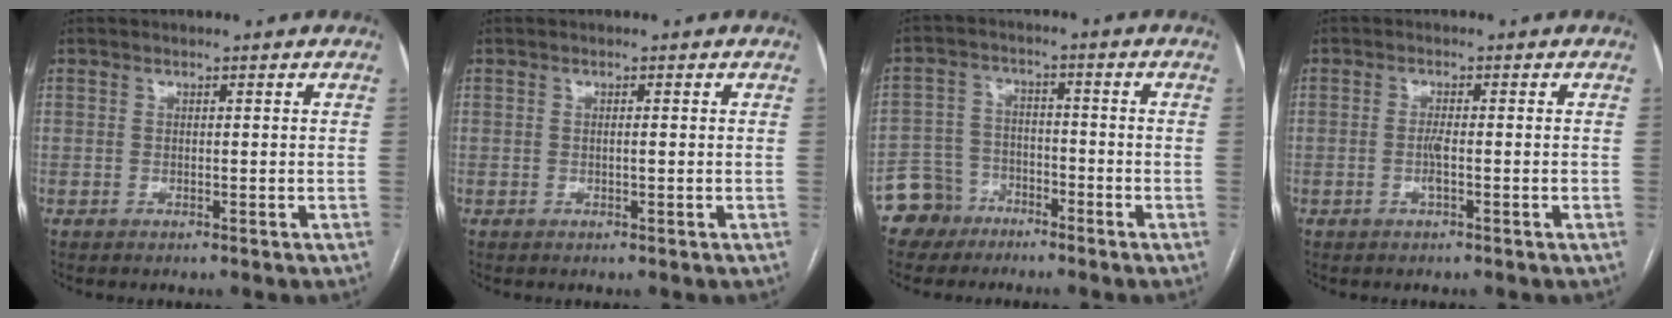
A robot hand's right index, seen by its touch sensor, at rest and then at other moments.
{"total": 0.7, "force": [0.0, 0.0, 0.7], "torque": [-0.014, 0.000, 0.001]}
{"total": 6.3, "force": [-4.4, 4.5, -0.1], "torque": [0.010, 0.006, -0.086]}
{"total": 1.9, "force": [-0.6, 0.1, 1.8], "torque": [-0.035, -0.001, -0.013]}